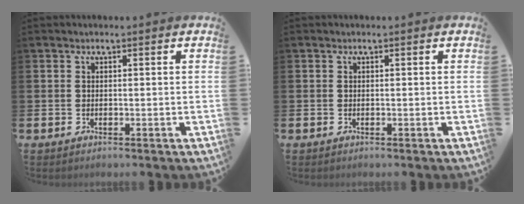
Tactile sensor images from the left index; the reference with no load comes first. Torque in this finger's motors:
{"motor_torque": [0.00, 0.00, 0.00, 0.01]}